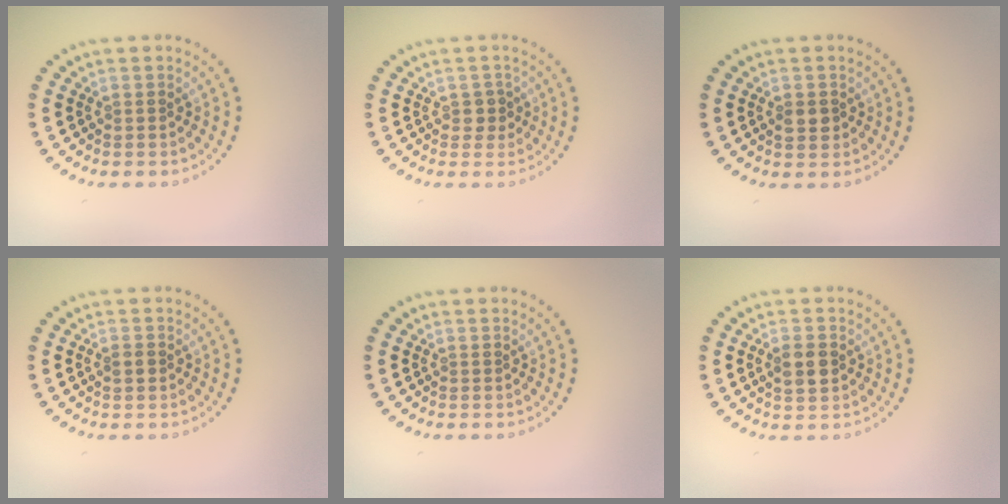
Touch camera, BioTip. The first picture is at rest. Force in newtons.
{"total": 1.3, "press": 1.1, "slide": 0.6}
{"total": 1.7, "press": 1.7, "slide": 0.2}
{"total": 1.2, "press": 1.2, "slide": 0.2}
{"total": 0.0}
{"total": 2.3, "press": 2.3, "slide": 0.1}